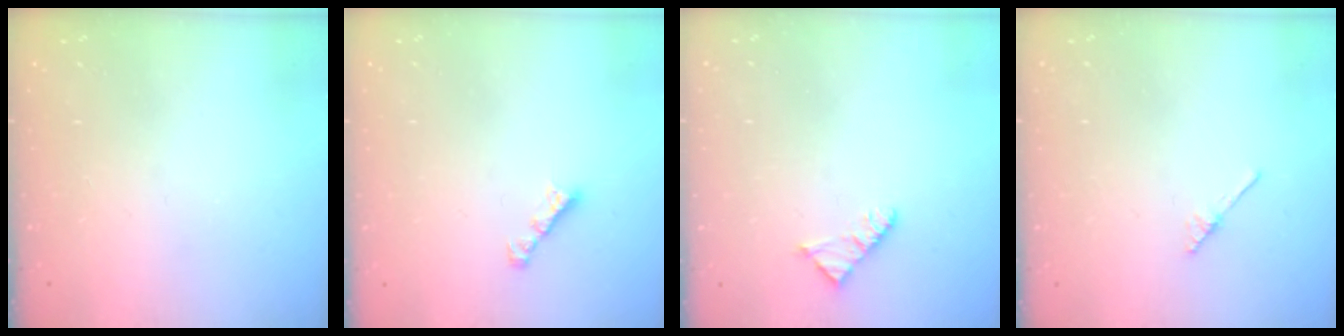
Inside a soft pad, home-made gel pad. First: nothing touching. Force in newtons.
{"total": 1.7, "press": 1.6, "slide": 0.5}
{"total": 2.3, "press": 2.3, "slide": 0.4}
{"total": 1.9, "press": 1.8, "slide": 0.3}